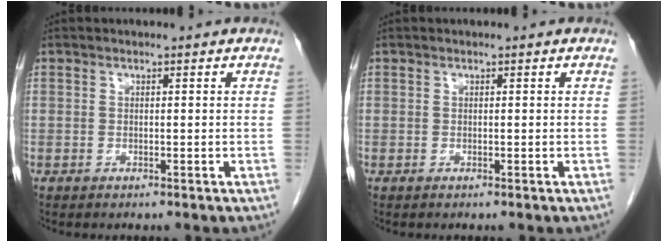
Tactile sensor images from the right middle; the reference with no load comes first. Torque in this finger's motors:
{"motor_torque": [0.10, -0.12, -0.07, -0.01]}